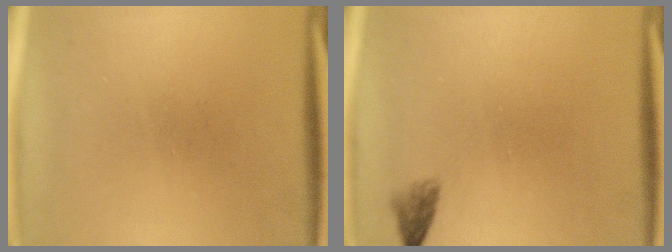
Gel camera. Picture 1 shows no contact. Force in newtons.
{"total": 1.5}